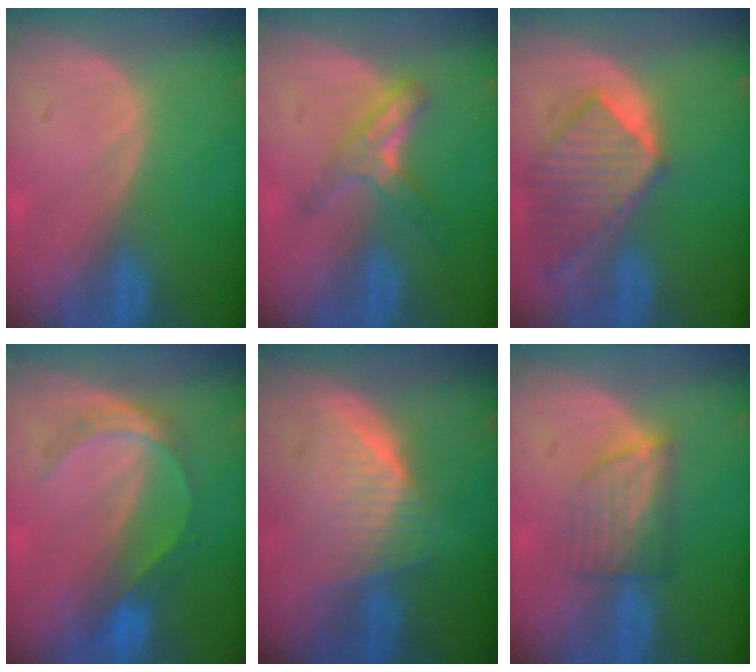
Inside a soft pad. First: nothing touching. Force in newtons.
{"total": 5.4, "press": 5.0, "slide": 2.1}
{"total": 8.8, "press": 7.9, "slide": 3.9}
{"total": 5.3, "press": 5.0, "slide": 1.6}
{"total": 6.5, "press": 6.2, "slide": 1.8}
{"total": 6.1, "press": 5.5, "slide": 2.7}